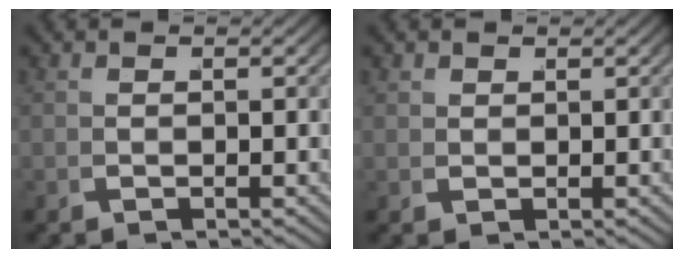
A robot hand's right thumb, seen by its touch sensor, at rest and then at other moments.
{"total": 0.9, "force": [0.9, 0.3, 0.0], "torque": [0.006, 0.001, 0.023]}